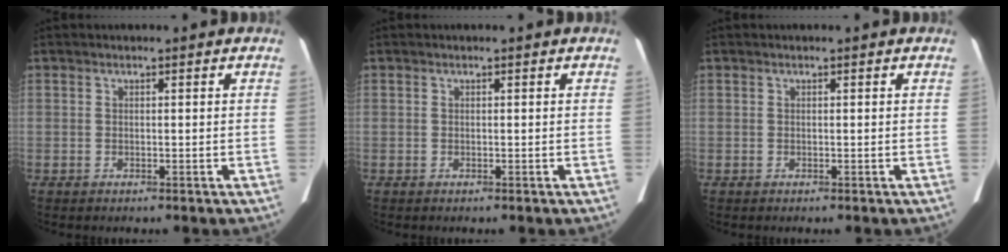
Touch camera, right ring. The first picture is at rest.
{"total": 0.0}
{"total": 0.0}